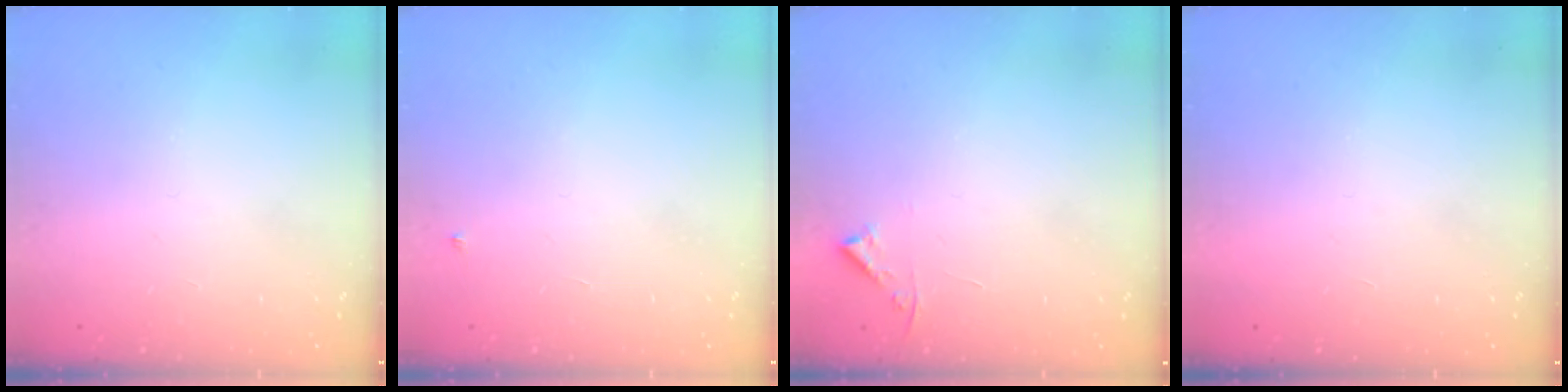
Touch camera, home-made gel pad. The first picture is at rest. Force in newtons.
{"total": 2.7, "press": 2.7, "slide": 0.4}
{"total": 3.1, "press": 3.0, "slide": 0.3}
{"total": 1.5, "press": 1.5, "slide": 0.1}